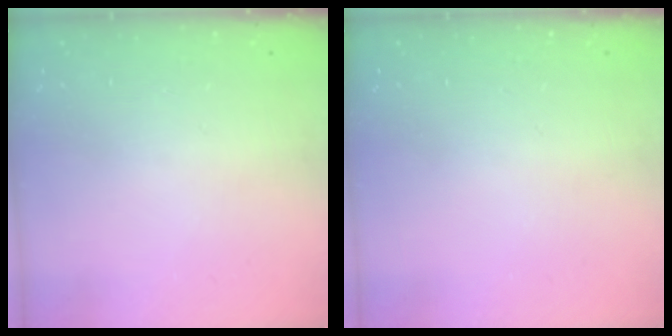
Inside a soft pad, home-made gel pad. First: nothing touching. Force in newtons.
{"total": 0.0}